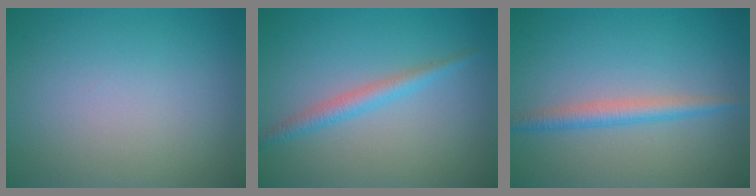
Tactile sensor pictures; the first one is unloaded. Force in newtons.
{"total": 2.0, "press": 2.0, "slide": 0.0}
{"total": 2.3, "press": 2.3, "slide": 0.1}